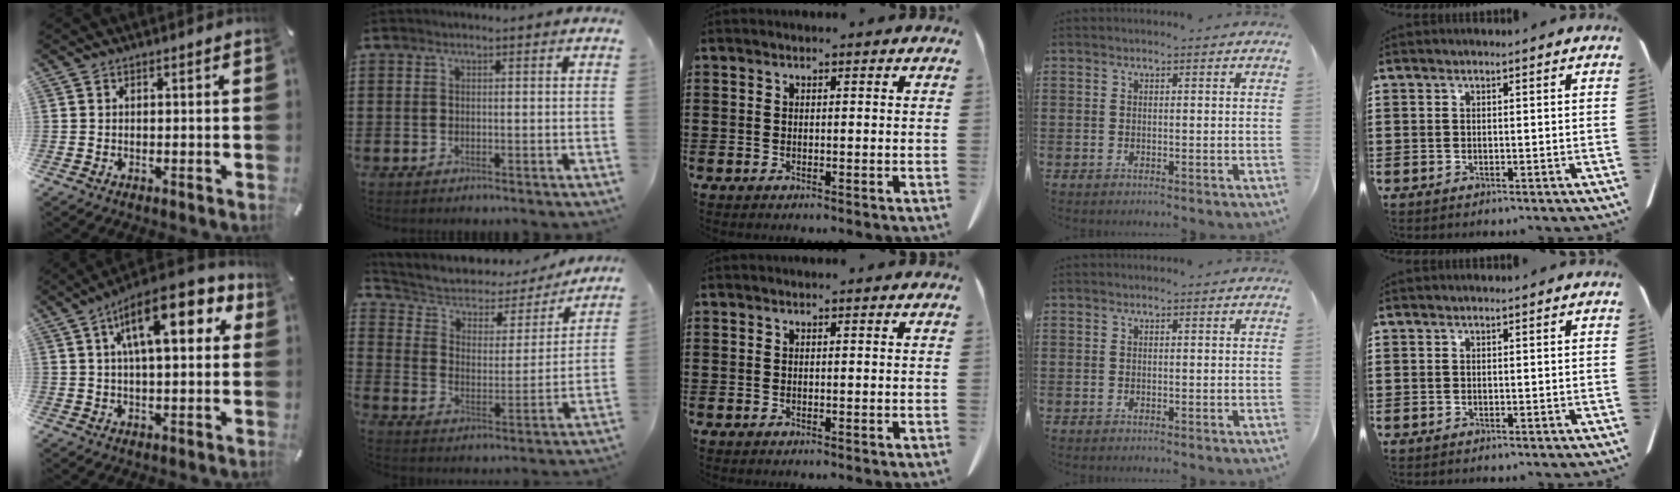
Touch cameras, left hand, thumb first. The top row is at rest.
{"thumb": {"total": 15.4, "force": [5.9, 6.1, 12.8], "torque": [-0.198, -0.011, 0.093]}, "index": {"total": 4.1, "force": [3.2, 2.3, 1.1], "torque": [-0.050, -0.027, 0.047]}}